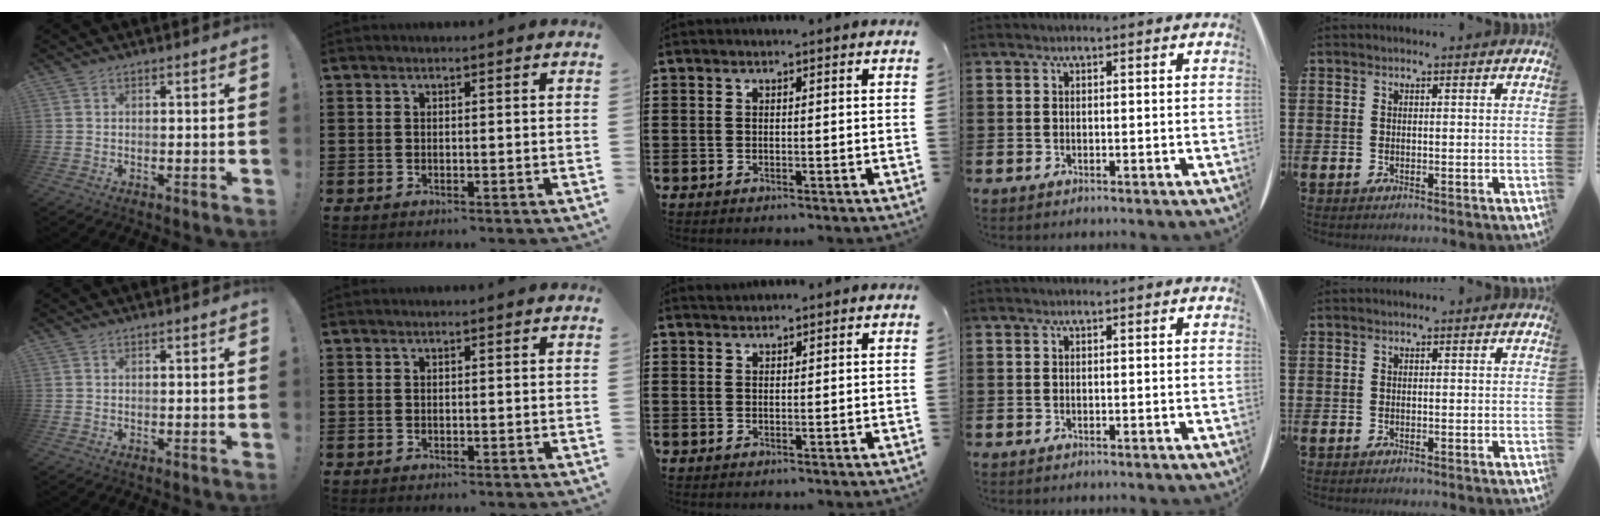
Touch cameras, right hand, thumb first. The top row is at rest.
{"middle": {"total": 1.0, "force": [1.0, 0.2, 0.0], "torque": [-0.003, 0.000, 0.018]}}